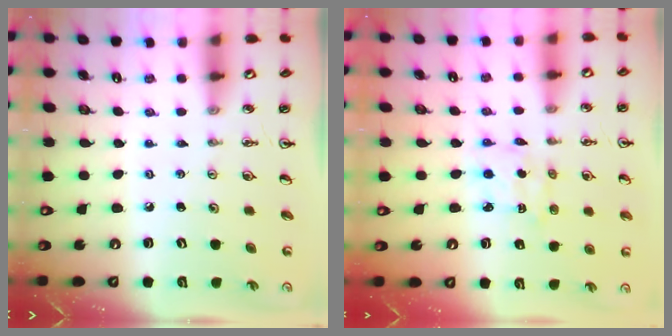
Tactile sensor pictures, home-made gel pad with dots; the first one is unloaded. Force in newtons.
{"total": 2.9, "press": 2.9, "slide": 0.4}